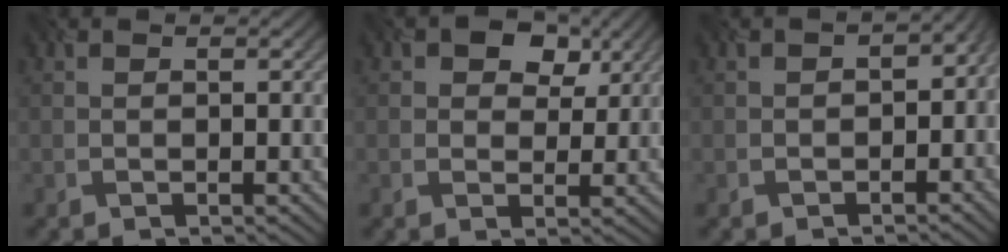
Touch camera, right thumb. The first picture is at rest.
{"total": 4.1, "force": [2.0, 2.9, 2.2], "torque": [-0.029, 0.001, 0.030]}
{"total": 3.8, "force": [-1.8, 2.0, 2.7], "torque": [-0.024, -0.005, -0.012]}